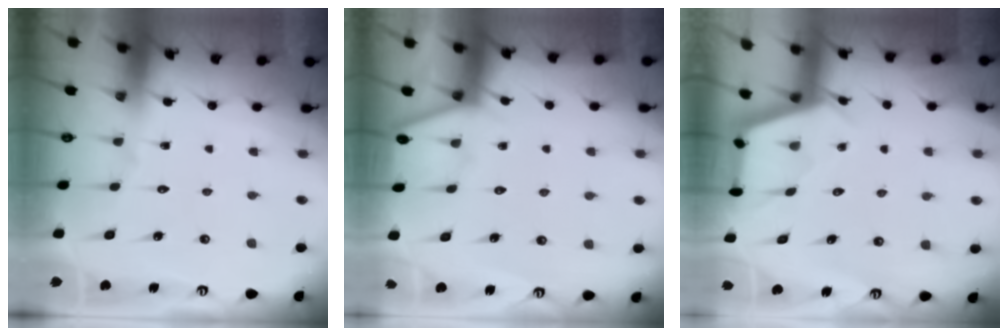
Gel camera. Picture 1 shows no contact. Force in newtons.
{"total": 2.9, "press": 2.9, "slide": 0.3}
{"total": 2.8, "press": 2.7, "slide": 0.3}